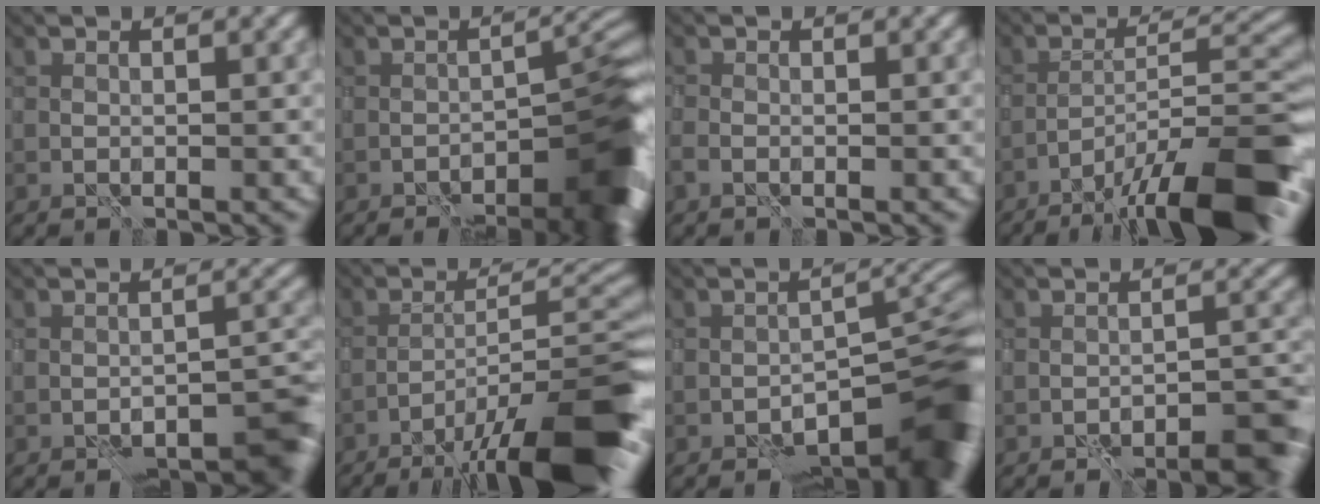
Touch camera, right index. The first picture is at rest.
{"total": 10.9, "force": [-6.8, 3.7, 7.7], "torque": [-0.070, 0.007, -0.086]}
{"total": 0.6, "force": [-0.5, 0.2, 0.3], "torque": [-0.012, -0.001, -0.009]}
{"total": 13.4, "force": [-9.2, 2.8, 9.3], "torque": [-0.146, 0.014, -0.148]}
{"total": 5.9, "force": [-4.7, 1.7, 3.1], "torque": [-0.031, 0.012, -0.059]}
{"total": 14.6, "force": [-9.6, 3.3, 10.5], "torque": [-0.171, 0.015, -0.144]}
{"total": 10.7, "force": [-6.9, 4.1, 7.1], "torque": [-0.067, -0.002, -0.097]}
{"total": 4.9, "force": [-4.0, 1.2, 2.7], "torque": [-0.030, 0.010, -0.049]}